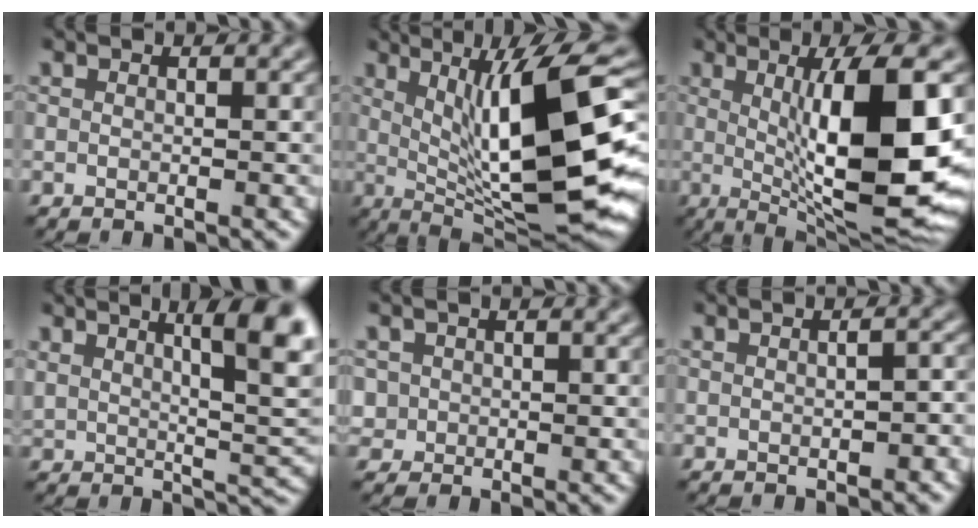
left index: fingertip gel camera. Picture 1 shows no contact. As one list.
[{"total": 14.8, "force": [1.7, 3.8, 14.2], "torque": [-0.197, 0.000, 0.034]}, {"total": 12.2, "force": [0.5, 2.9, 11.9], "torque": [-0.170, -0.009, 0.019]}, {"total": 8.5, "force": [4.2, 2.6, 7.0], "torque": [-0.080, 0.011, 0.066]}, {"total": 1.2, "force": [-0.1, 1.2, 0.0], "torque": [0.004, -0.007, 0.002]}, {"total": 2.4, "force": [-0.4, 0.9, 2.2], "torque": [-0.028, 0.002, 0.008]}]